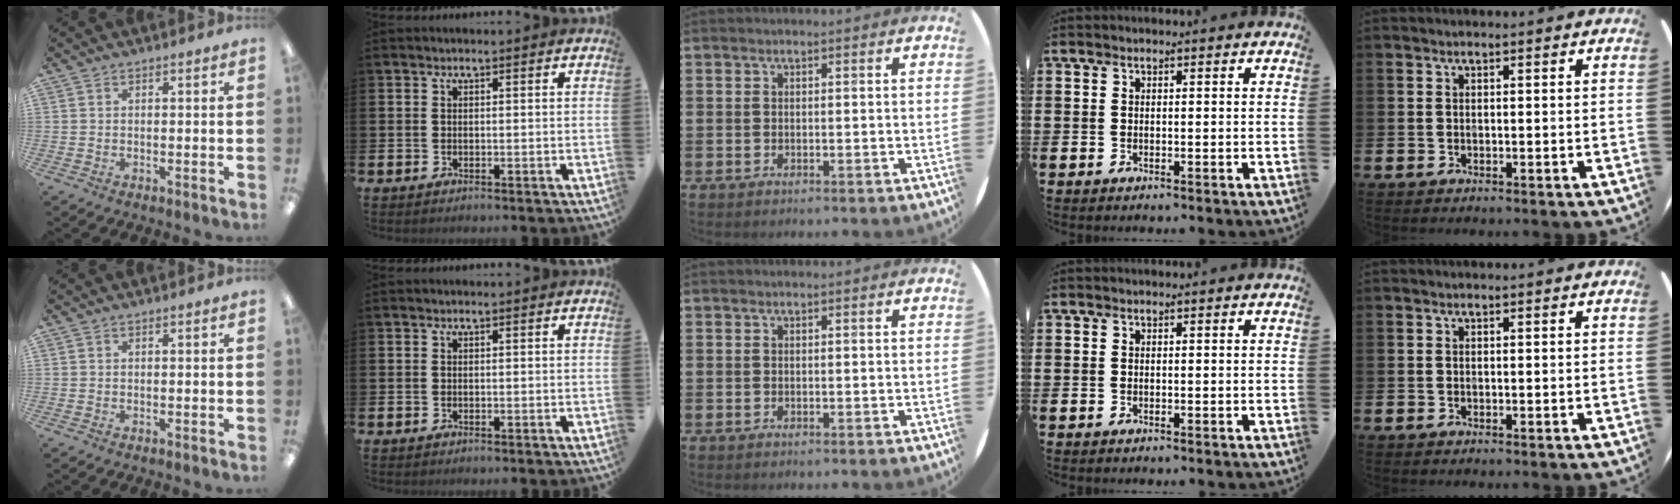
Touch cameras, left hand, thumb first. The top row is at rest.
{}